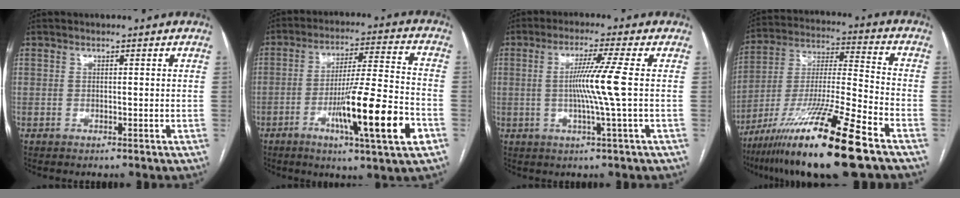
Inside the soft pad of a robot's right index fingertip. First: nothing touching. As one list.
[{"total": 16.3, "force": [-6.0, 0.1, 15.1], "torque": [-0.252, -0.015, -0.098]}, {"total": 7.1, "force": [-0.1, -1.9, 6.9], "torque": [-0.130, -0.003, 0.000]}, {"total": 20.6, "force": [-13.4, -0.1, 15.7], "torque": [-0.285, -0.041, -0.239]}]